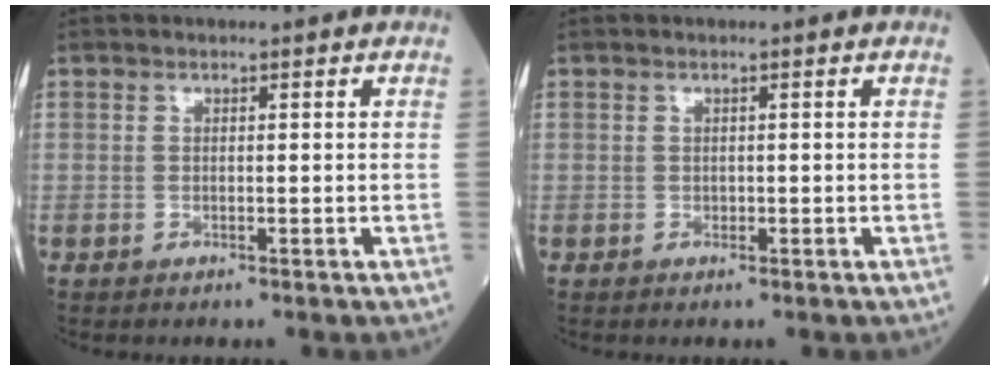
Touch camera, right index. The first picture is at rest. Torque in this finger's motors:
{"motor_torque": [-0.02, -0.04, 0.02, 0.01]}